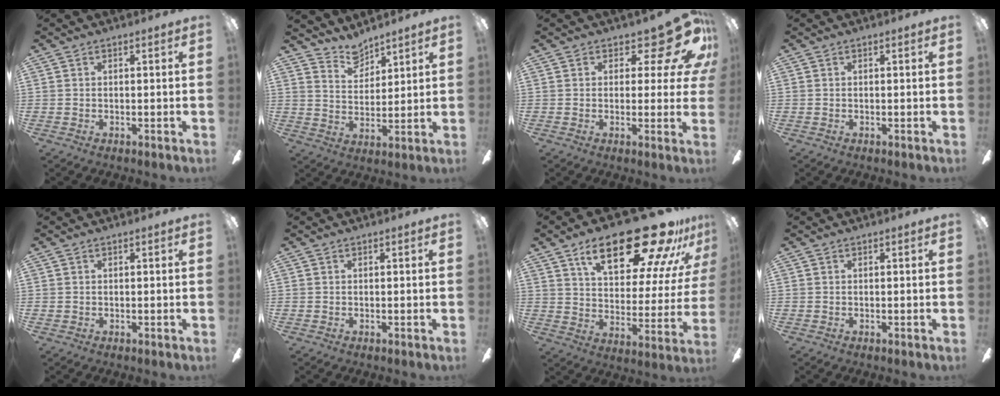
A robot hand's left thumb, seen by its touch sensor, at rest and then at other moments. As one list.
[{"total": 6.6, "force": [6.1, 2.4, 0.7], "torque": [-0.020, -0.036, 0.114]}, {"total": 12.6, "force": [7.1, 5.3, 8.9], "torque": [-0.116, -0.048, 0.125]}, {"total": 0.0}, {"total": 0.6, "force": [0.4, 0.4, 0.0], "torque": [0.000, 0.003, 0.007]}, {"total": 0.0}, {"total": 28.3, "force": [17.8, 10.8, 19.2], "torque": [-0.280, -0.112, 0.287]}, {"total": 0.0}]